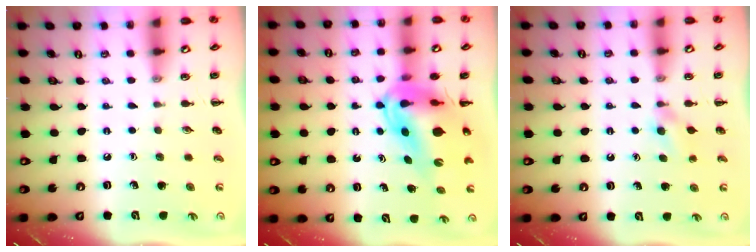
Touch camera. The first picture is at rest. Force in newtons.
{"total": 13.9, "press": 13.2, "slide": 4.2}
{"total": 3.6, "press": 3.3, "slide": 1.4}